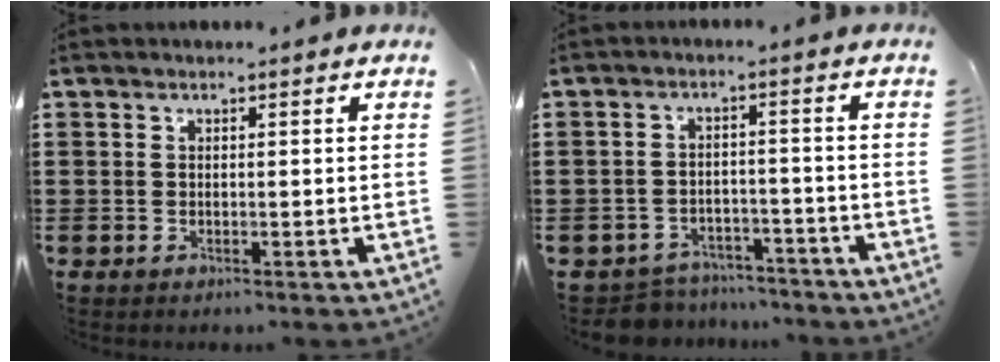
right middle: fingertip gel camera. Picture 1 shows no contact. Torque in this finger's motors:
{"motor_torque": [-0.33, 0.09, 0.05, -0.01]}